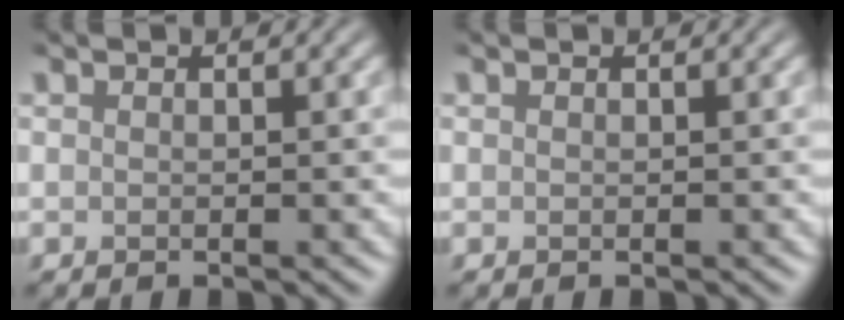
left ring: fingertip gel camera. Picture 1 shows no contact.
{"total": 0.0}